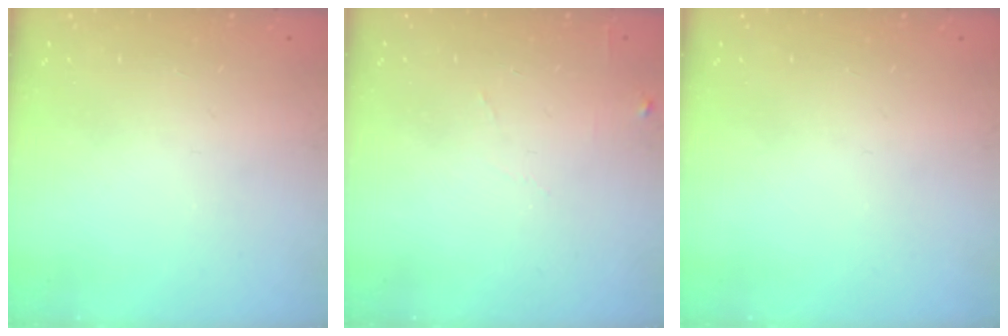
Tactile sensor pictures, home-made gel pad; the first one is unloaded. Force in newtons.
{"total": 4.6, "press": 4.6, "slide": 0.6}
{"total": 0.0}